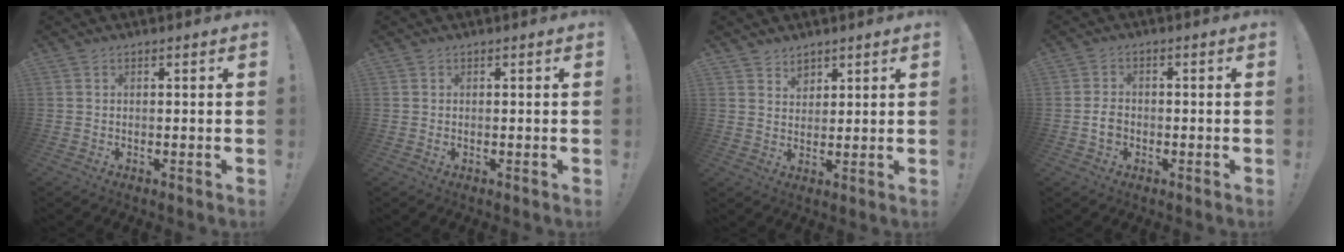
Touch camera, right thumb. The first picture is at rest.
{"total": 0.0}
{"total": 4.1, "force": [3.1, 2.7, 0.3], "torque": [0.004, -0.023, 0.057]}
{"total": 3.7, "force": [-1.3, 2.7, 2.2], "torque": [-0.029, 0.002, -0.026]}